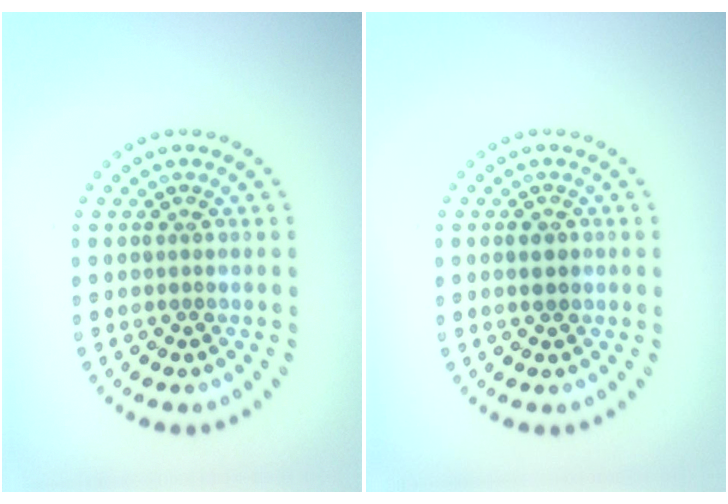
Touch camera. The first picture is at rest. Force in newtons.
{"total": 1.7, "press": 1.7, "slide": 0.1}